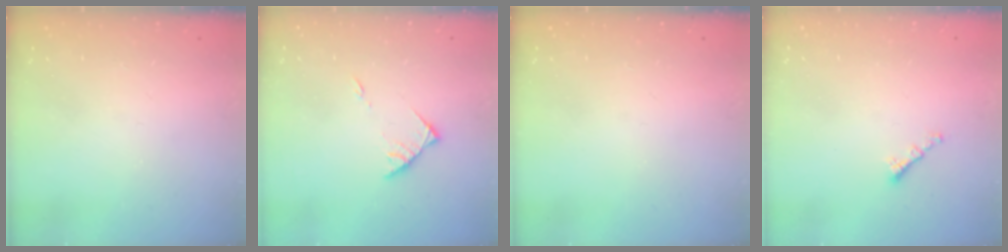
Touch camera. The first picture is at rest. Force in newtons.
{"total": 4.2, "press": 4.1, "slide": 0.6}
{"total": 0.0}
{"total": 1.3, "press": 1.2, "slide": 0.5}